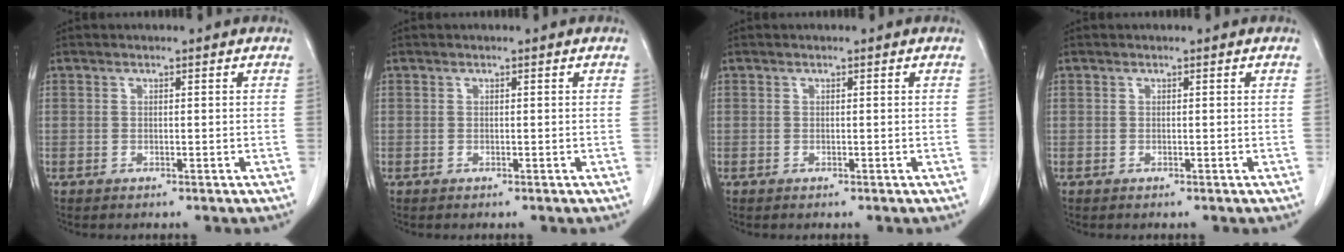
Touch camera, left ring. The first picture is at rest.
{"total": 0.0}
{"total": 0.0}
{"total": 0.0}